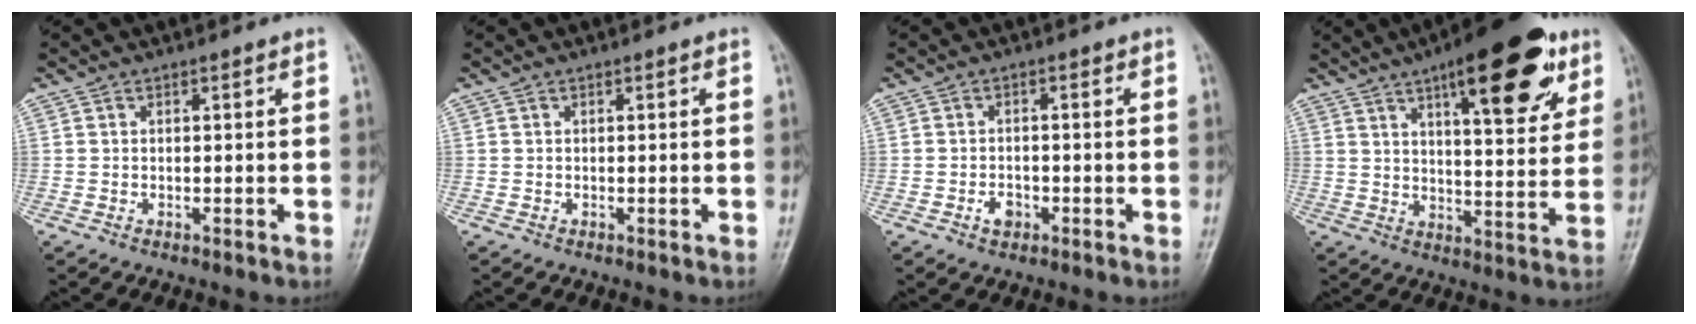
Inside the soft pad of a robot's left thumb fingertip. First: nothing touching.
{"total": 0.0}
{"total": 2.6, "force": [-1.2, 1.8, 1.4], "torque": [-0.015, 0.006, -0.020]}
{"total": 19.4, "force": [10.4, 6.6, 15.0], "torque": [-0.181, -0.035, 0.148]}